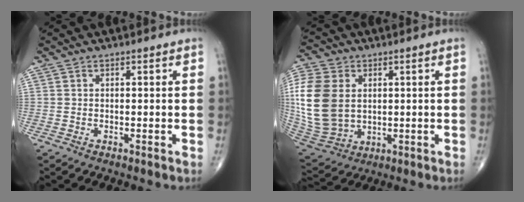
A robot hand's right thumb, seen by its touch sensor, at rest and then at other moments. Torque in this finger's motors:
{"motor_torque": [1.15, 3.14, 1.57, 0.33, 0.46]}